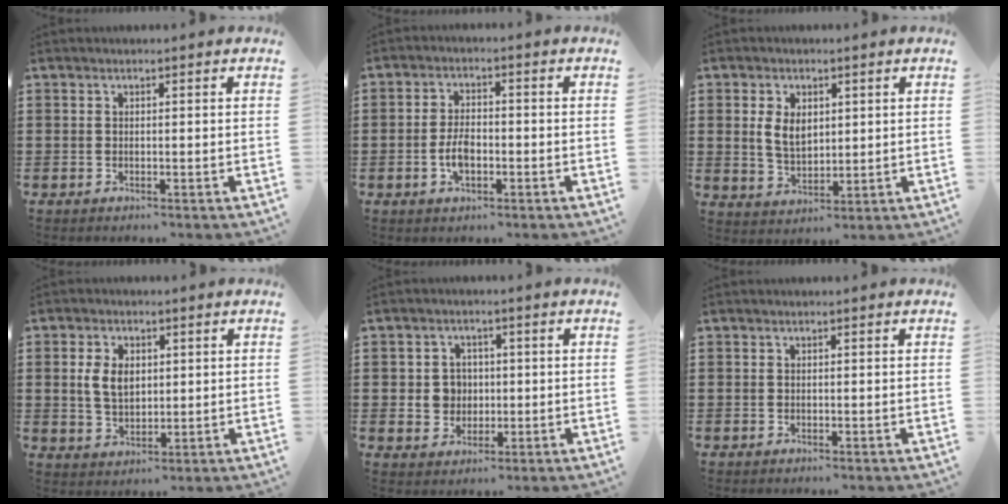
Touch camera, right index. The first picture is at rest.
{"total": 4.5, "force": [-1.2, 2.3, 3.6], "torque": [-0.079, 0.003, -0.025]}
{"total": 5.0, "force": [1.1, 3.2, 3.7], "torque": [-0.087, 0.008, 0.016]}
{"total": 5.1, "force": [0.9, 3.4, 3.7], "torque": [-0.088, 0.004, 0.008]}
{"total": 4.1, "force": [0.1, 3.9, 1.3], "torque": [-0.033, 0.008, -0.002]}
{"total": 0.0}